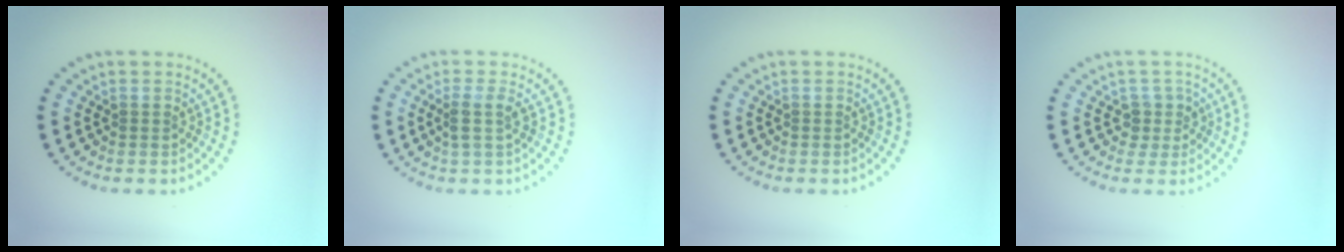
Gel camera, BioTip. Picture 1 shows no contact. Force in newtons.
{"total": 1.7, "press": 1.4, "slide": 1.0}
{"total": 0.0}
{"total": 2.0, "press": 1.6, "slide": 1.2}